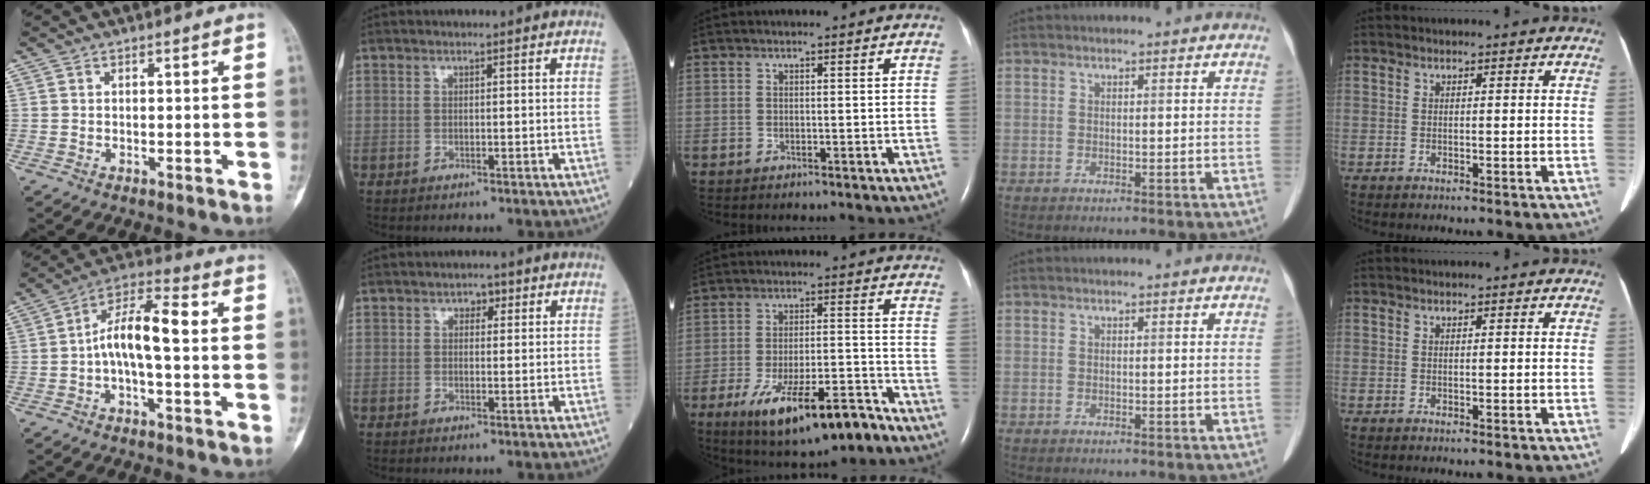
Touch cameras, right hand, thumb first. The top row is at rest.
{"thumb": {"total": 10.7, "force": [-0.4, 3.9, 10.0], "torque": [-0.182, 0.039, -0.013]}, "index": {"total": 1.8, "force": [0.8, 1.2, 1.1], "torque": [-0.011, 0.007, 0.008]}, "middle": {"total": 14.3, "force": [-9.1, 3.6, 10.4], "torque": [-0.163, -0.006, -0.141]}}